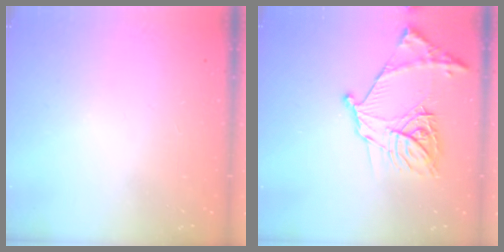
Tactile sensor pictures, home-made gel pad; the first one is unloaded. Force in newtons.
{"total": 18.4, "press": 18.3, "slide": 1.9}